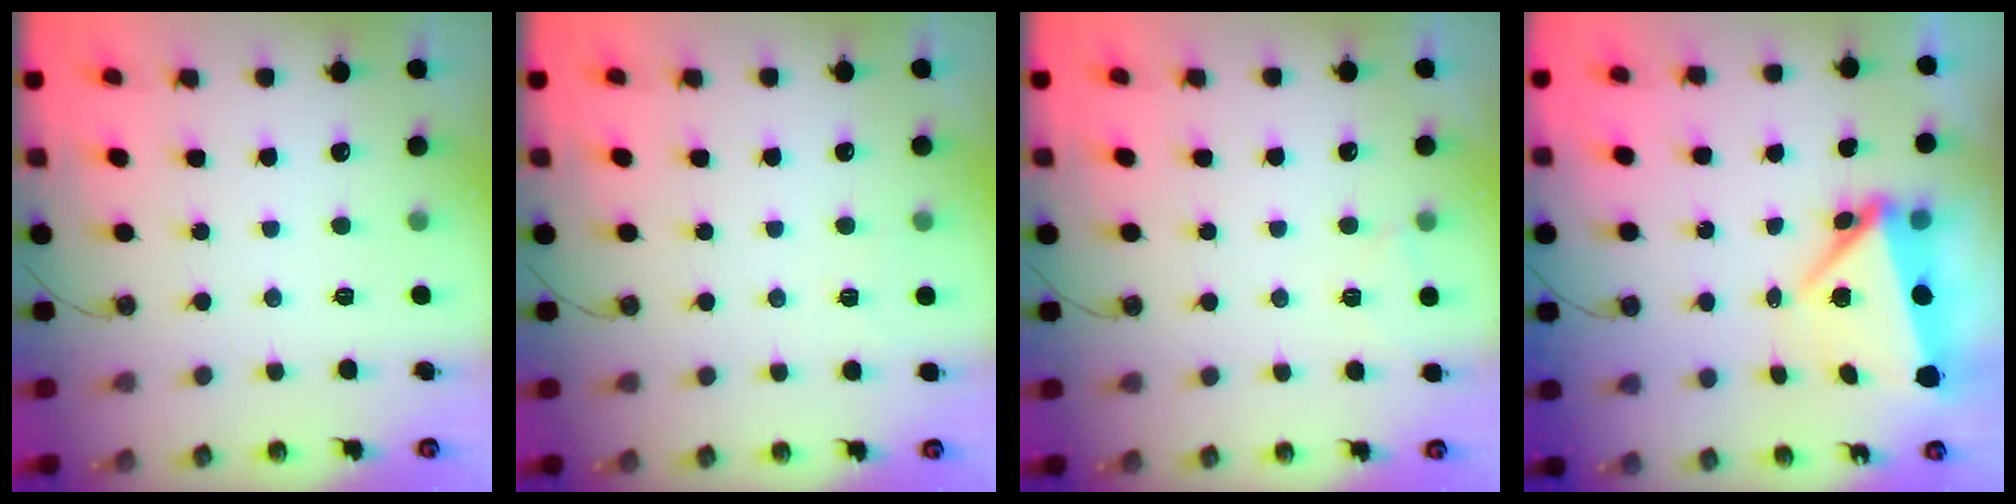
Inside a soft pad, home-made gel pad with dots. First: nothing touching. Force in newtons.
{"total": 2.4, "press": 2.4, "slide": 0.4}
{"total": 3.1, "press": 3.1, "slide": 0.4}
{"total": 5.7, "press": 5.7, "slide": 0.9}